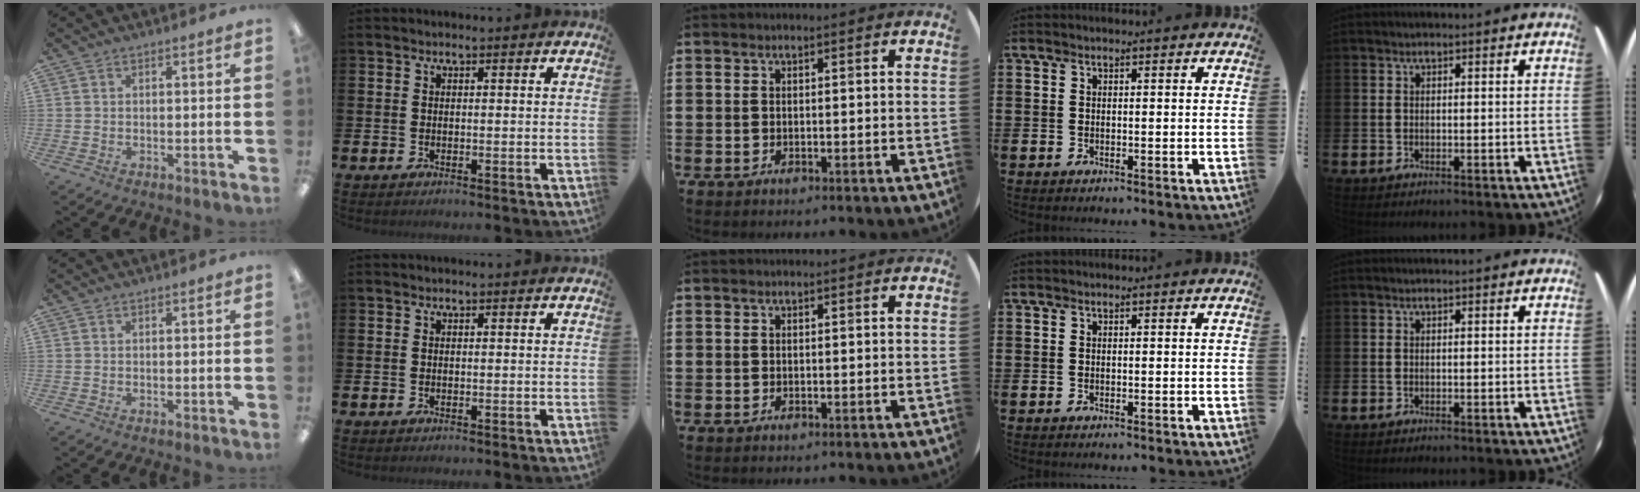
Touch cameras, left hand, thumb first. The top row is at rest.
{}